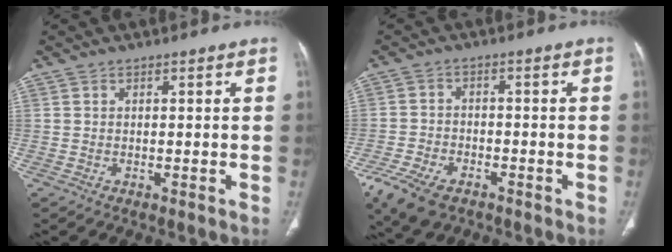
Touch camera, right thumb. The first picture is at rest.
{"total": 9.8, "force": [-6.1, 5.3, 5.6], "torque": [-0.110, 0.009, -0.106]}